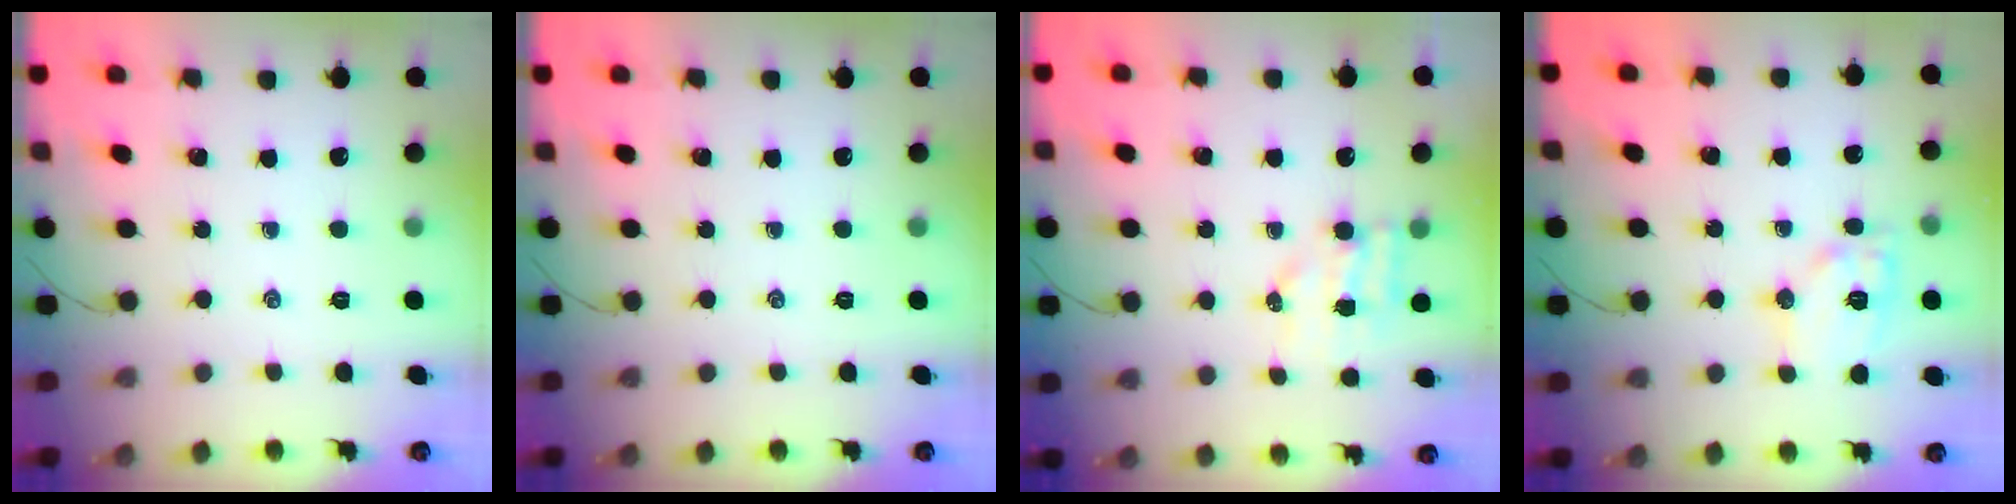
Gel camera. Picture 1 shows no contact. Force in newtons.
{"total": 0.0}
{"total": 4.9, "press": 4.8, "slide": 0.8}
{"total": 10.5, "press": 10.5, "slide": 0.6}